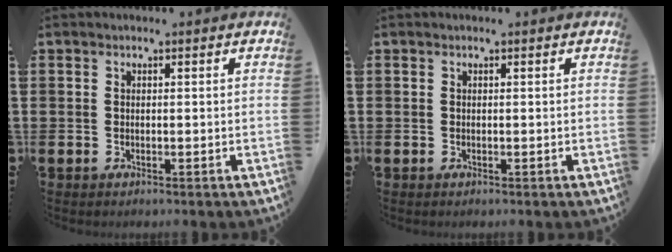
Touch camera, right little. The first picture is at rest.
{"total": 0.0}